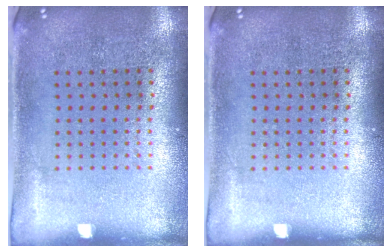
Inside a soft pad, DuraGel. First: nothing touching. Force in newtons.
{"total": 0.0}